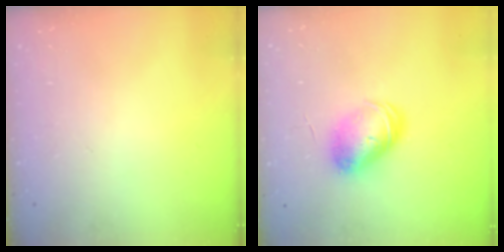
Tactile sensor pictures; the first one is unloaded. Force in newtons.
{"total": 9.5, "press": 9.5, "slide": 0.2}